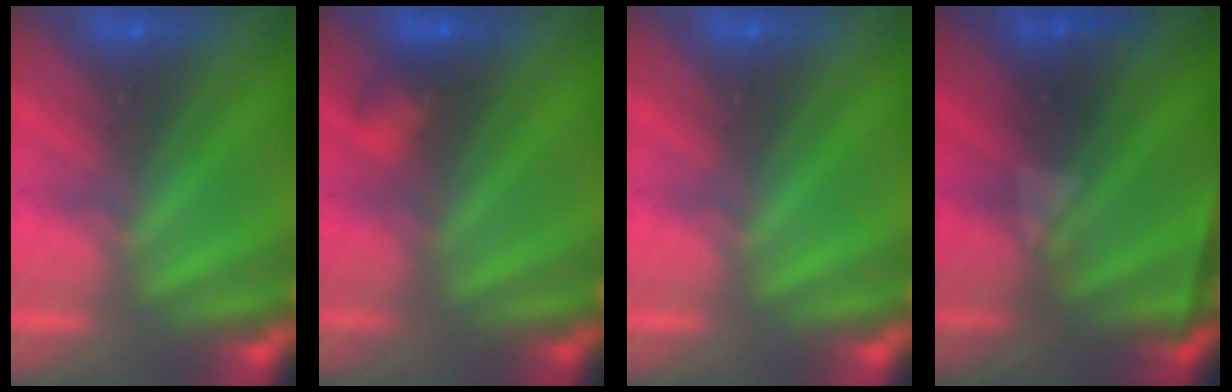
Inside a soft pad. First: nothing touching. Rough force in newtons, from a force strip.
{"total": 2.2}
{"total": 0.0}
{"total": 2.3}